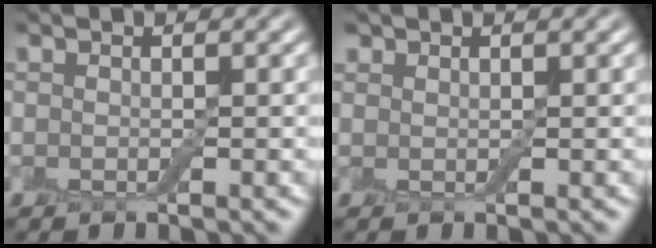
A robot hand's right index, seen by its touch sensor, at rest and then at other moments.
{"total": 0.7, "force": [0.6, 0.4, 0.0], "torque": [0.002, 0.003, 0.012]}